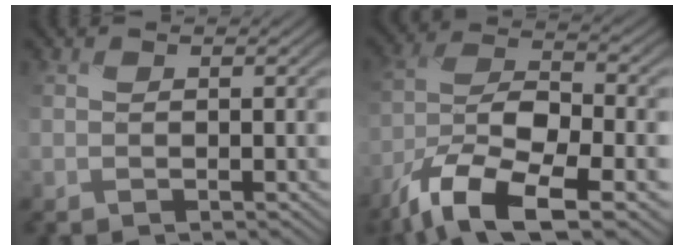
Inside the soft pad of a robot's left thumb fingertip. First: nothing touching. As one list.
[{"total": 13.7, "force": [-7.8, 5.2, 10.0], "torque": [-0.205, -0.018, -0.153]}]